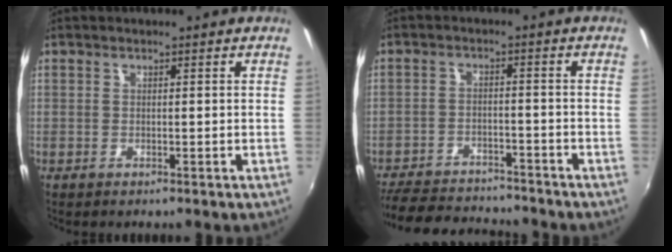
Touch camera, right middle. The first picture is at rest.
{"total": 15.8, "force": [-14.1, 4.4, 5.7], "torque": [-0.140, -0.007, -0.209]}